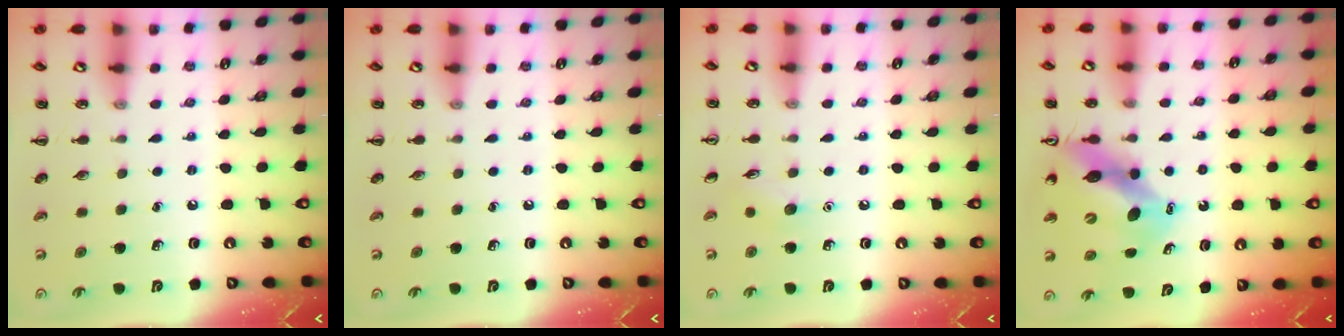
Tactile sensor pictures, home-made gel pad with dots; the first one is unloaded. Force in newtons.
{"total": 0.0}
{"total": 5.7, "press": 5.5, "slide": 1.5}
{"total": 9.9, "press": 9.5, "slide": 2.8}